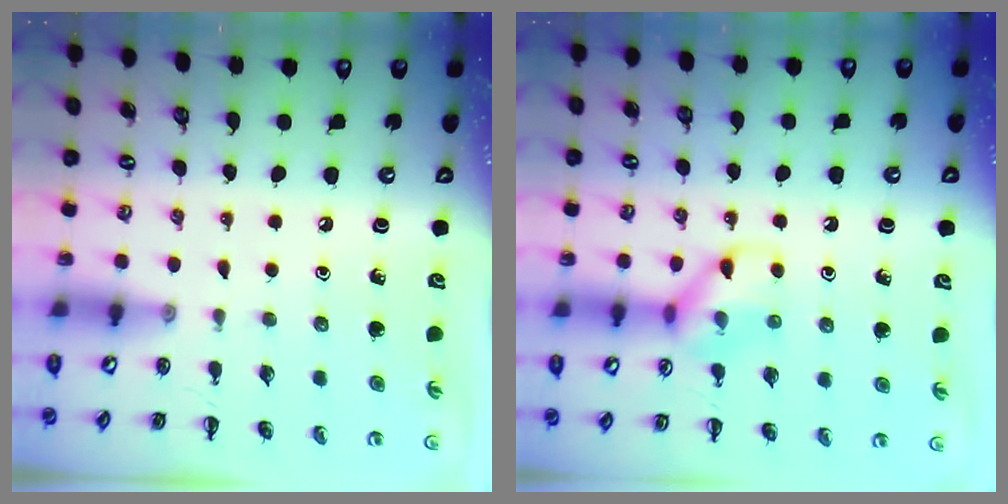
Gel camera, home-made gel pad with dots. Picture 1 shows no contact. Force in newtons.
{"total": 9.5, "press": 9.5, "slide": 0.2}